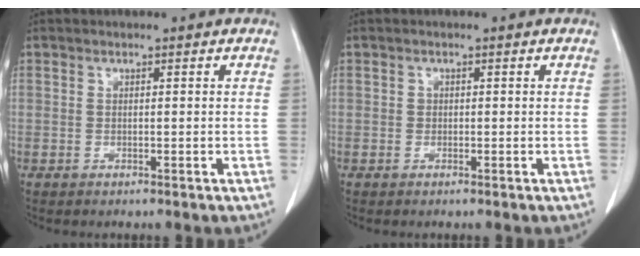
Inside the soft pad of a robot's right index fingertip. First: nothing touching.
{"total": 0.7, "force": [0.1, 0.7, 0.2], "torque": [0.001, 0.002, 0.000]}